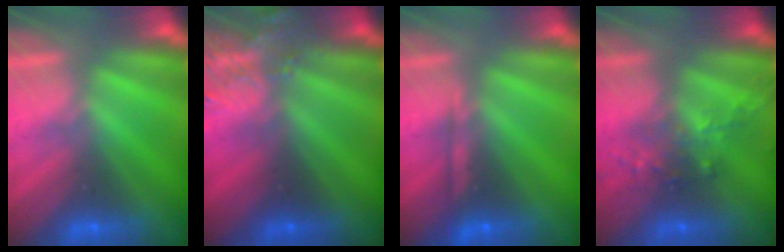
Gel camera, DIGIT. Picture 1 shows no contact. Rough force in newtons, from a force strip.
{"total": 3.6}
{"total": 2.2}
{"total": 2.6}